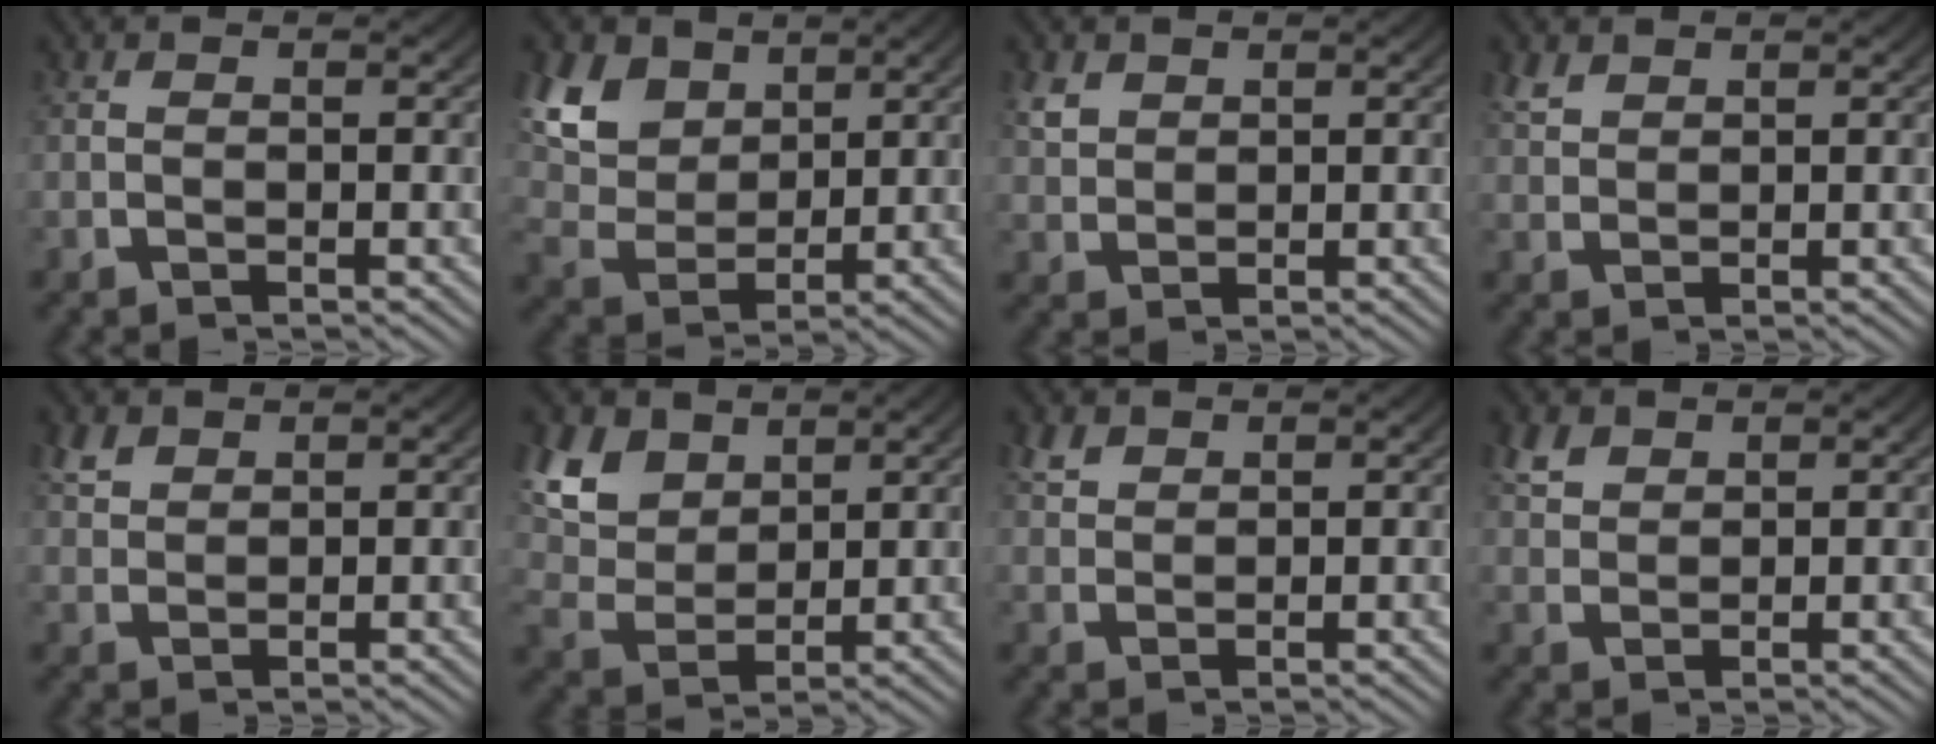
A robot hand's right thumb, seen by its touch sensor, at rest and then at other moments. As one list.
[{"total": 8.2, "force": [2.4, 6.0, 5.0], "torque": [-0.134, -0.024, 0.056]}, {"total": 2.3, "force": [1.3, 1.6, 1.0], "torque": [-0.023, -0.003, 0.035]}, {"total": 1.8, "force": [1.5, 0.7, 0.5], "torque": [-0.011, 0.002, 0.038]}, {"total": 2.1, "force": [1.8, 1.0, 0.7], "torque": [-0.014, 0.001, 0.040]}, {"total": 7.1, "force": [2.5, 5.1, 4.3], "torque": [-0.117, -0.022, 0.058]}, {"total": 2.0, "force": [1.7, 0.9, 0.6], "torque": [-0.010, 0.001, 0.038]}, {"total": 2.5, "force": [2.0, 1.2, 0.9], "torque": [-0.019, 0.001, 0.044]}]